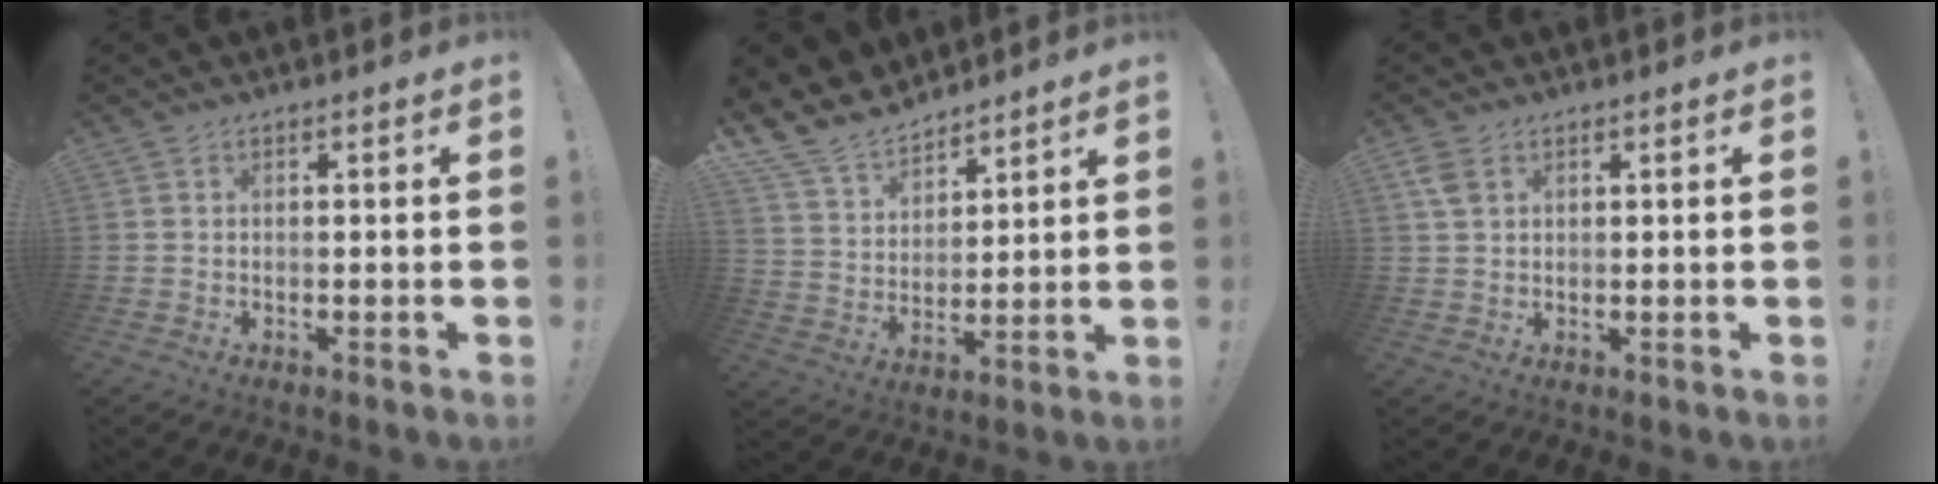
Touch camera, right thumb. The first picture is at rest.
{"total": 13.3, "force": [11.3, 6.4, 3.0], "torque": [-0.082, -0.085, 0.219]}
{"total": 3.9, "force": [1.8, 2.4, 2.4], "torque": [-0.042, -0.002, 0.036]}